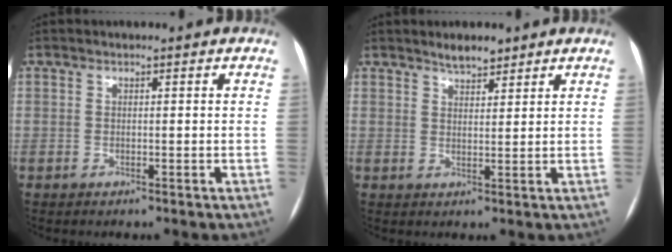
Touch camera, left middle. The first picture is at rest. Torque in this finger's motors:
{"motor_torque": [0.07, -0.02, -0.03, 0.00]}